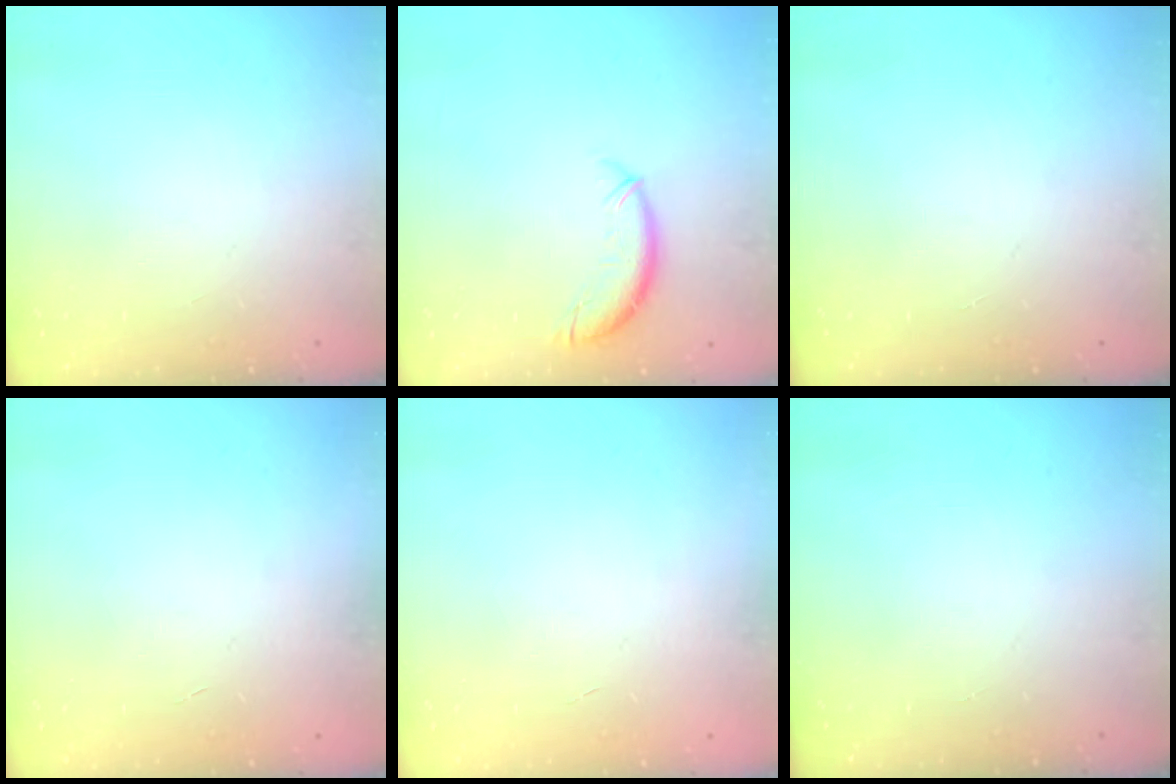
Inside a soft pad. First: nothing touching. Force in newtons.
{"total": 8.2, "press": 8.2, "slide": 0.7}
{"total": 0.0}
{"total": 0.6, "press": 0.6, "slide": 0.2}
{"total": 0.6, "press": 0.6, "slide": 0.2}
{"total": 0.0}